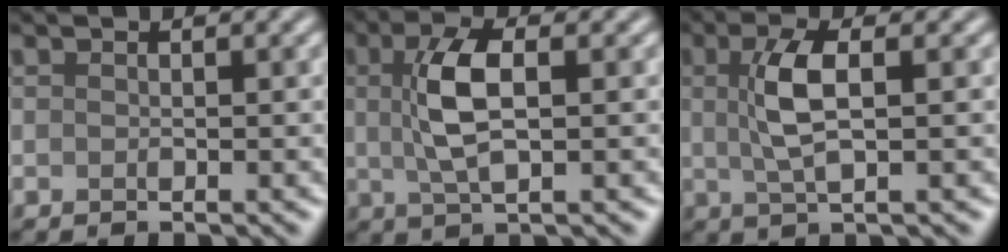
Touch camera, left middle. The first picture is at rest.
{"total": 4.7, "force": [0.7, 1.8, 4.3], "torque": [-0.095, 0.009, 0.011]}
{"total": 3.9, "force": [0.7, 1.2, 3.7], "torque": [-0.084, 0.006, 0.012]}